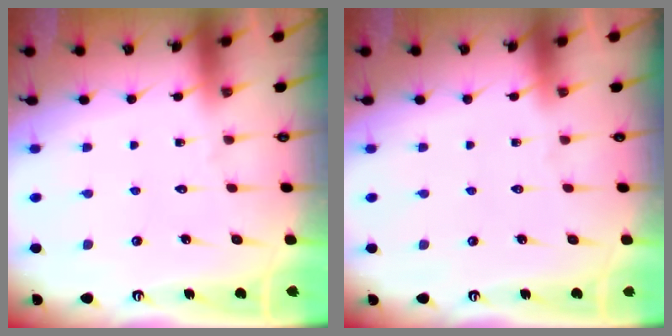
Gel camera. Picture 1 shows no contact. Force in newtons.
{"total": 0.0}